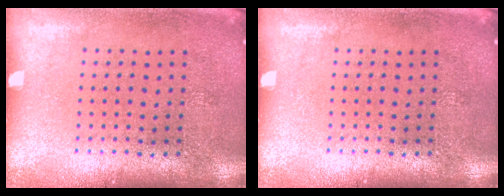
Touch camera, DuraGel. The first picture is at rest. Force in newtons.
{"total": 0.0}